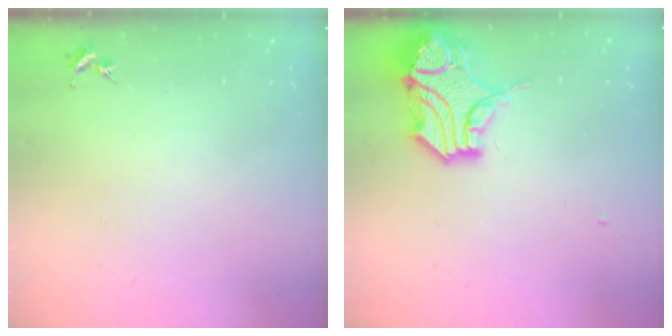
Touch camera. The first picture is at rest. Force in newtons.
{"total": 15.8, "press": 15.6, "slide": 2.2}